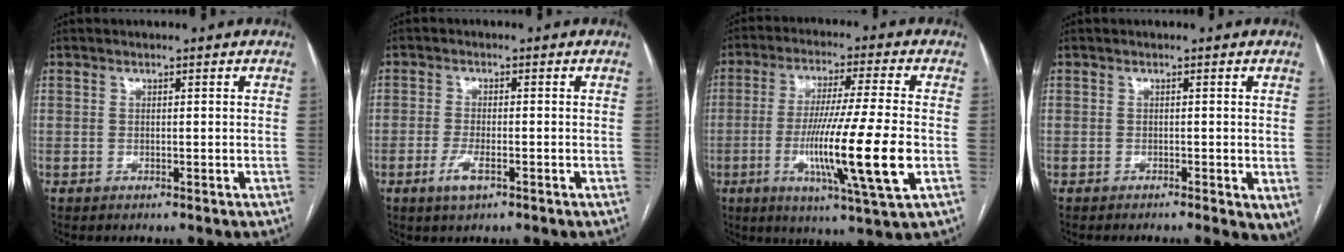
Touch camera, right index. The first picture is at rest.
{"total": 3.3, "force": [-1.7, 0.9, 2.7], "torque": [-0.057, -0.004, -0.033]}
{"total": 15.6, "force": [-3.6, -0.7, 15.1], "torque": [-0.277, -0.027, -0.067]}
{"total": 4.9, "force": [-2.6, 1.5, 3.9], "torque": [-0.037, -0.013, -0.045]}